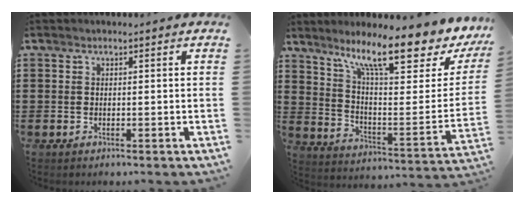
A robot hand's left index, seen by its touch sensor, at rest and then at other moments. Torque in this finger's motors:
{"motor_torque": [1.07, -1.07, 1.06, 0.21]}